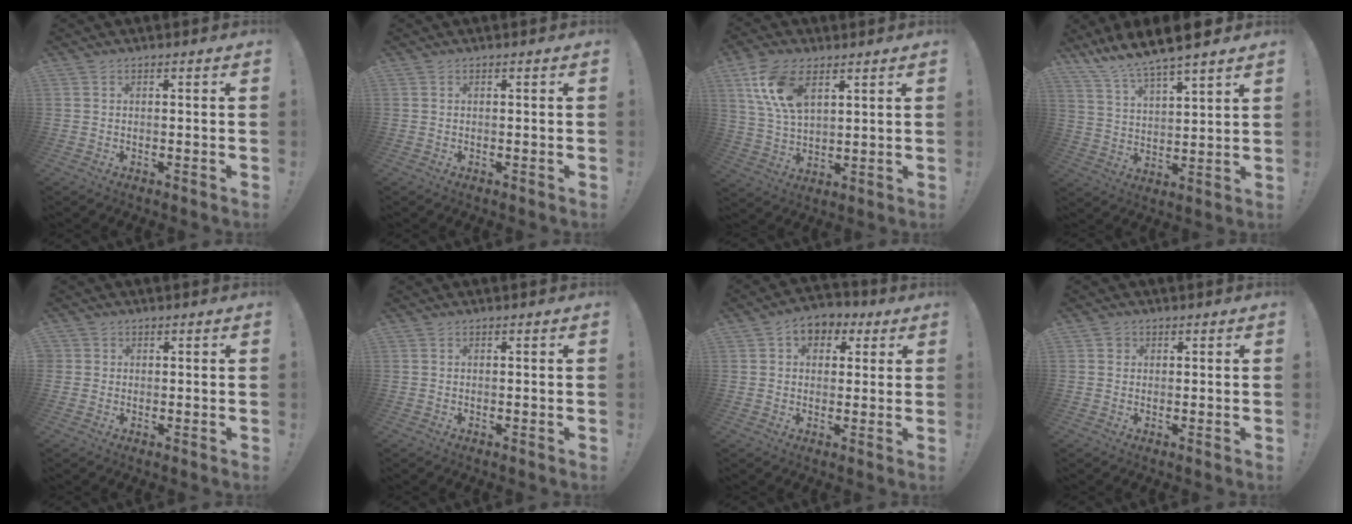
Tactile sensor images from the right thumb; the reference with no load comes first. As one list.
[{"total": 0.0}, {"total": 13.2, "force": [6.3, 7.1, 9.2], "torque": [-0.192, -0.014, 0.118]}, {"total": 9.7, "force": [9.1, 0.8, 3.3], "torque": [-0.076, -0.074, 0.162]}, {"total": 1.4, "force": [0.3, 1.3, 0.0], "torque": [0.001, 0.002, 0.005]}, {"total": 0.0}, {"total": 6.2, "force": [2.2, 4.9, 3.0], "torque": [-0.032, -0.008, 0.041]}, {"total": 1.6, "force": [0.6, 1.4, 0.3], "torque": [-0.005, 0.003, 0.011]}]